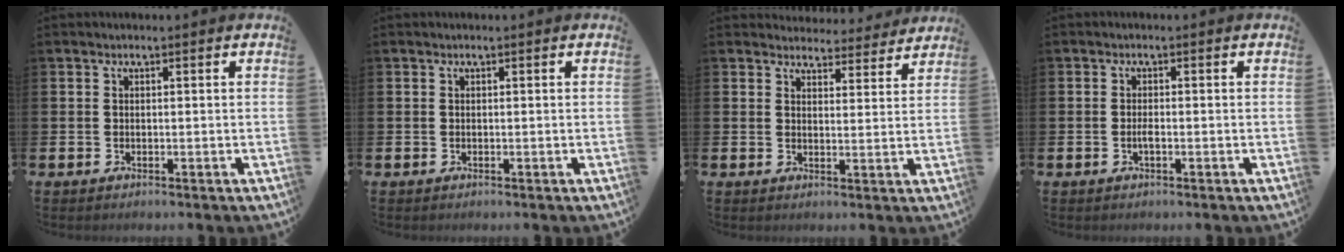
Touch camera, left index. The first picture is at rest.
{"total": 0.0}
{"total": 4.1, "force": [4.0, 0.9, -0.2], "torque": [0.000, -0.029, 0.071]}
{"total": 1.2, "force": [-0.4, 0.3, 1.0], "torque": [-0.015, -0.002, -0.009]}